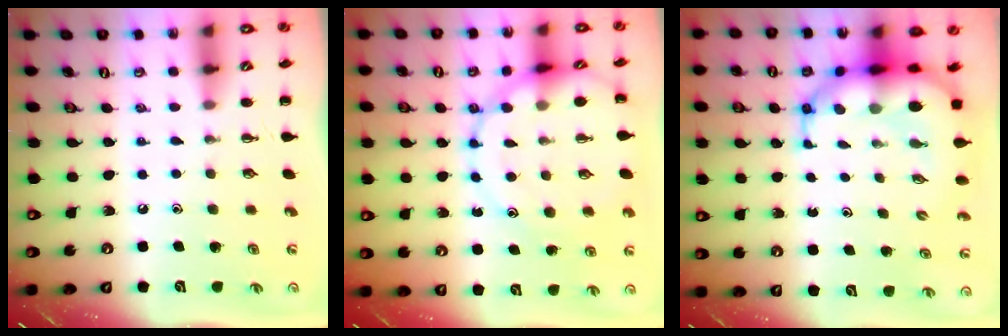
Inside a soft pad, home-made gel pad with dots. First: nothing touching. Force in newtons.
{"total": 14.6, "press": 14.6, "slide": 1.3}
{"total": 12.0, "press": 11.5, "slide": 3.5}